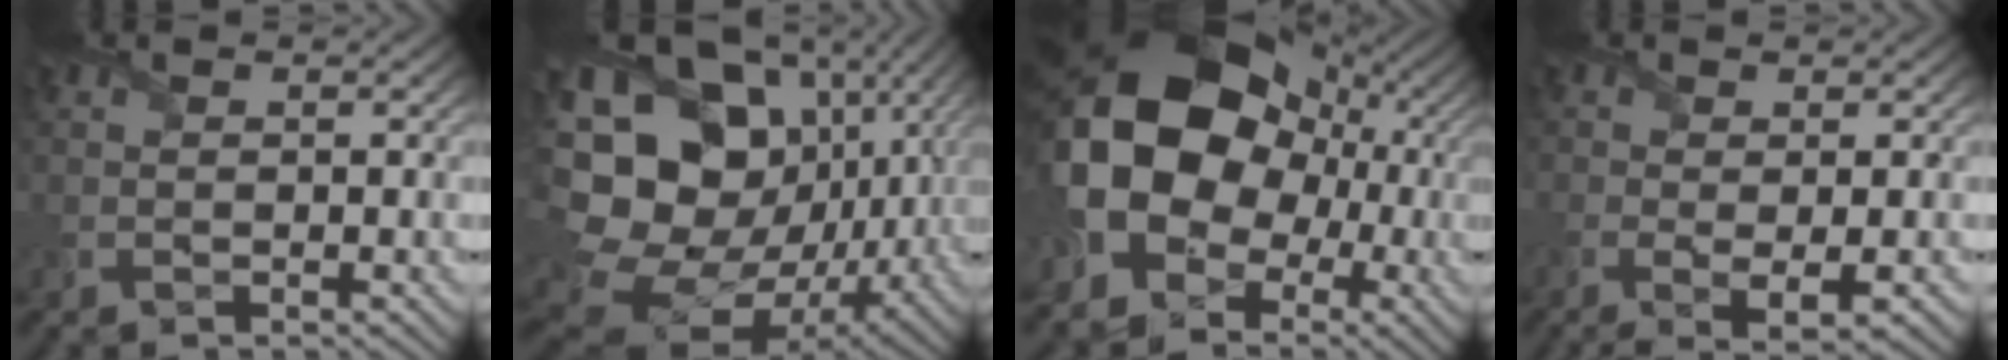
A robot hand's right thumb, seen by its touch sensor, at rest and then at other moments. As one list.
[{"total": 20.7, "force": [2.5, 16.2, 12.6], "torque": [-0.306, -0.027, 0.091]}, {"total": 19.8, "force": [2.1, 16.7, 10.5], "torque": [-0.223, -0.013, 0.024]}, {"total": 3.1, "force": [-0.9, 0.8, 2.9], "torque": [-0.070, -0.010, -0.016]}]